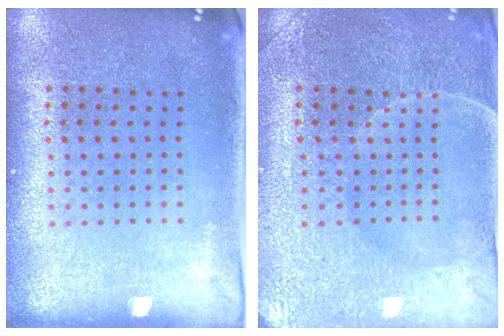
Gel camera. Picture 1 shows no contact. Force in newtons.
{"total": 3.7, "press": 3.7, "slide": 0.6}